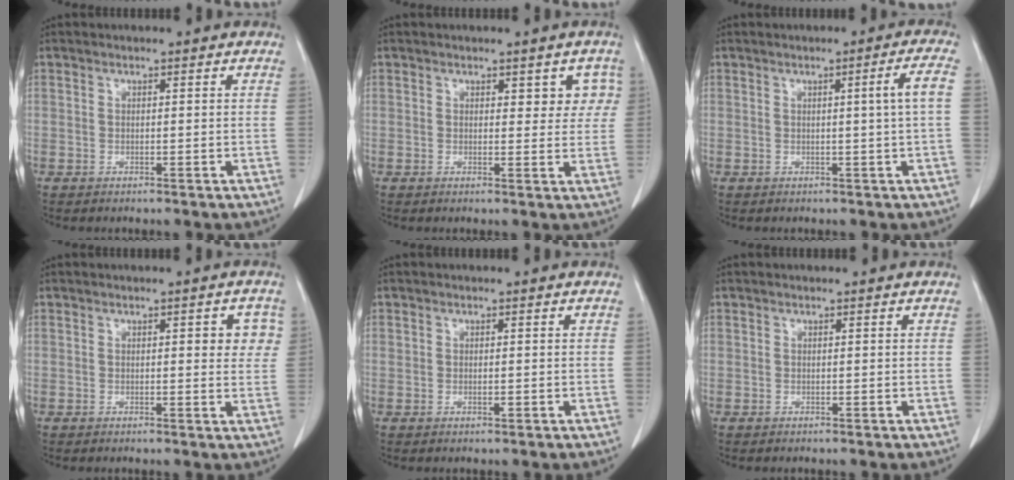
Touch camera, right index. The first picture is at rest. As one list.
[{"total": 3.6, "force": [1.6, 2.2, 2.4], "torque": [-0.007, 0.006, 0.015]}, {"total": 3.4, "force": [0.1, -1.0, 3.2], "torque": [-0.046, -0.001, 0.005]}, {"total": 3.7, "force": [1.0, 1.4, 3.2], "torque": [-0.028, 0.002, 0.008]}, {"total": 0.8, "force": [-0.1, 0.4, 0.6], "torque": [-0.011, -0.002, 0.000]}, {"total": 0.0}]